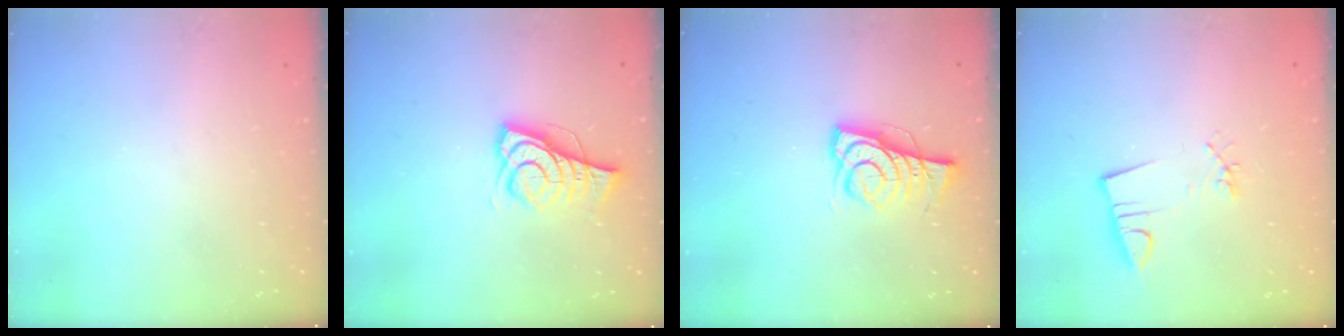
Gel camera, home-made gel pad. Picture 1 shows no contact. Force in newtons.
{"total": 9.2, "press": 9.2, "slide": 1.0}
{"total": 6.7, "press": 6.6, "slide": 1.0}
{"total": 3.6, "press": 2.1, "slide": 2.9}